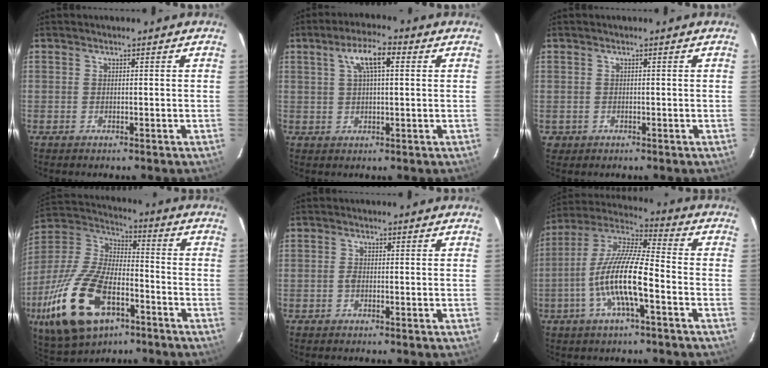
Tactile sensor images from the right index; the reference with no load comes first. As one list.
[{"total": 6.8, "force": [2.5, 1.9, 6.0], "torque": [-0.112, 0.017, 0.044]}, {"total": 1.8, "force": [-0.3, 1.7, 0.2], "torque": [-0.002, 0.003, -0.001]}, {"total": 24.8, "force": [-11.6, 12.5, 18.0], "torque": [-0.391, -0.028, -0.199]}, {"total": 0.7, "force": [-0.4, 0.4, 0.5], "torque": [-0.007, 0.003, -0.008]}, {"total": 13.9, "force": [-4.5, 2.6, 12.9], "torque": [-0.255, 0.000, -0.091]}]